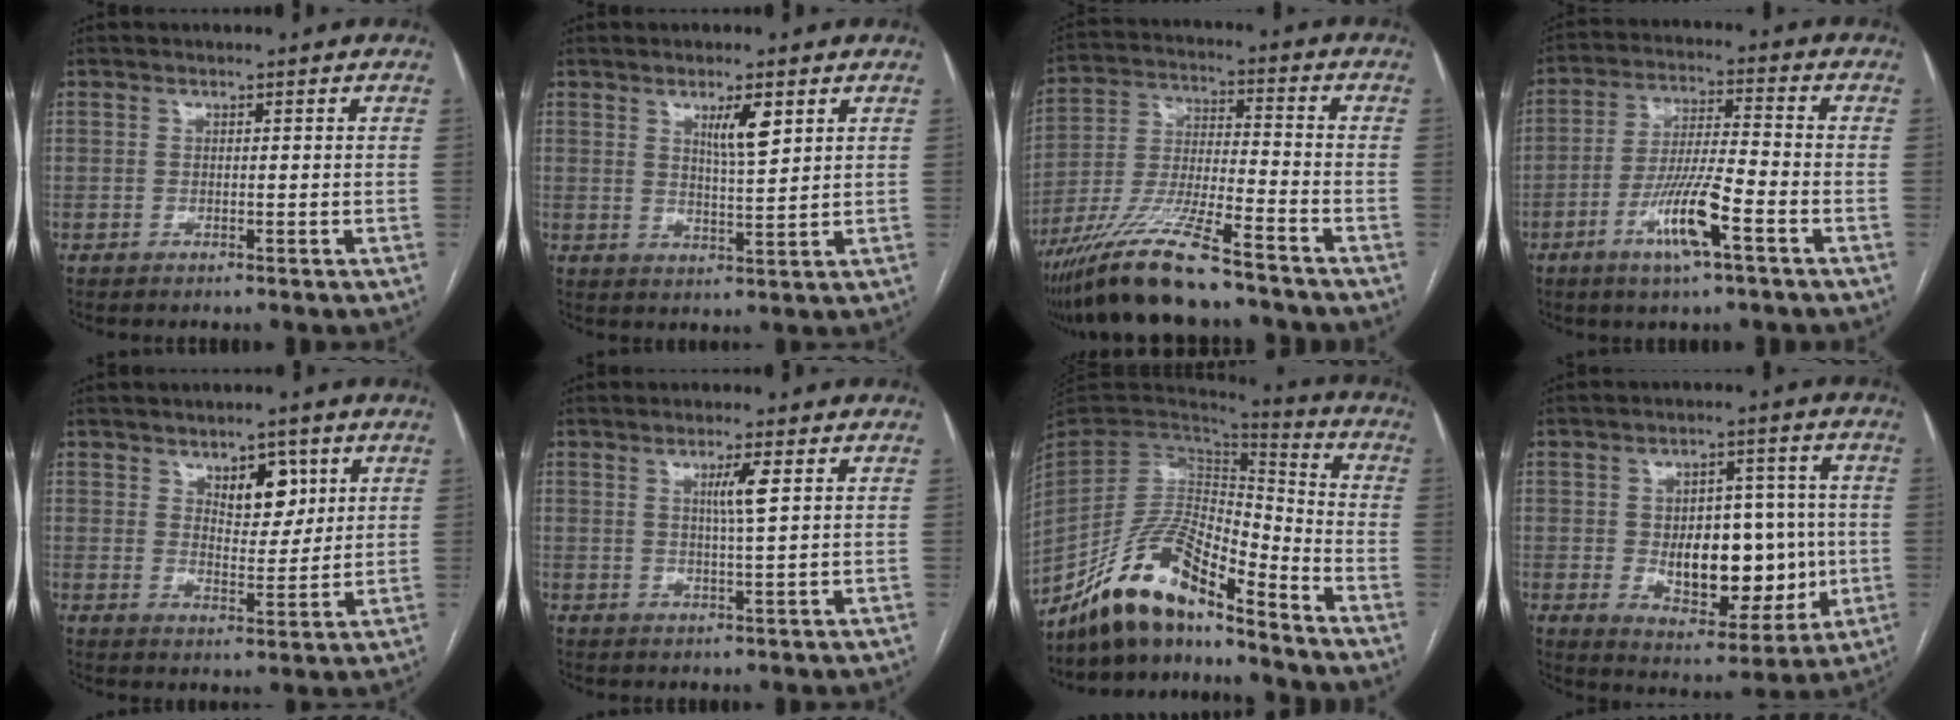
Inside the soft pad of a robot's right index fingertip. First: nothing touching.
{"total": 4.8, "force": [2.4, 0.6, 4.1], "torque": [-0.072, -0.004, 0.044]}
{"total": 15.0, "force": [-11.6, 1.3, 9.4], "torque": [-0.194, -0.025, -0.212]}
{"total": 10.1, "force": [-4.7, 0.9, 8.8], "torque": [-0.170, -0.006, -0.087]}
{"total": 6.5, "force": [3.2, 3.3, 4.6], "torque": [-0.066, 0.001, 0.053]}
{"total": 3.6, "force": [1.2, -0.3, 3.4], "torque": [-0.061, -0.004, 0.020]}
{"total": 14.8, "force": [-12.2, 3.5, 7.7], "torque": [-0.143, 0.023, -0.226]}
{"total": 13.9, "force": [-0.9, 7.8, 11.5], "torque": [-0.164, 0.012, 0.003]}